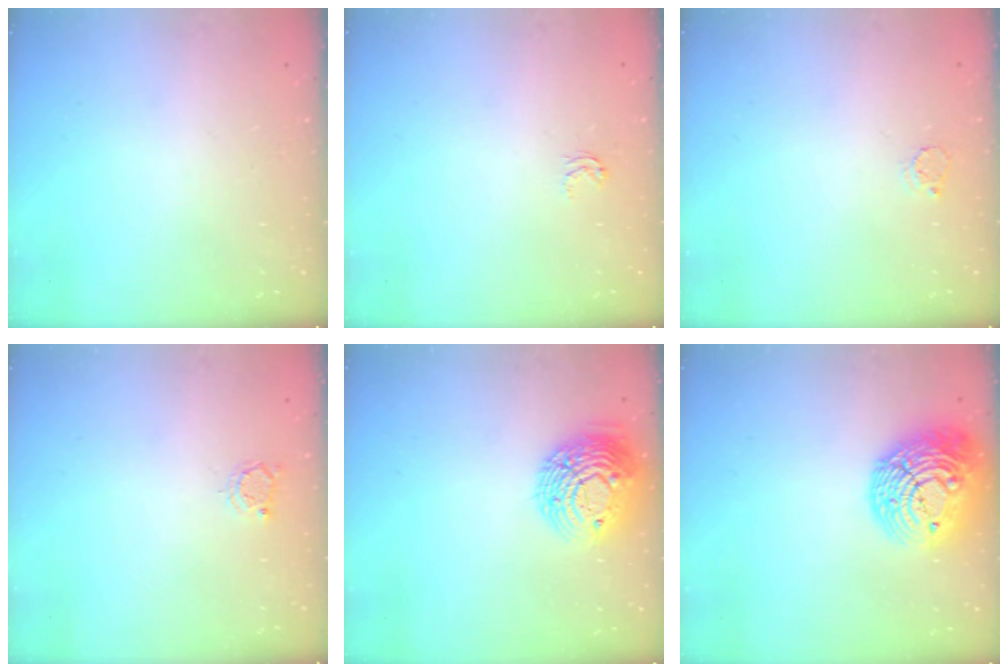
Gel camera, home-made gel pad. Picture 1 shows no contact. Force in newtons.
{"total": 2.6, "press": 2.6, "slide": 0.4}
{"total": 3.2, "press": 3.2, "slide": 0.2}
{"total": 2.8, "press": 2.8, "slide": 0.5}
{"total": 13.2, "press": 13.2, "slide": 1.0}
{"total": 23.2, "press": 23.2, "slide": 1.6}